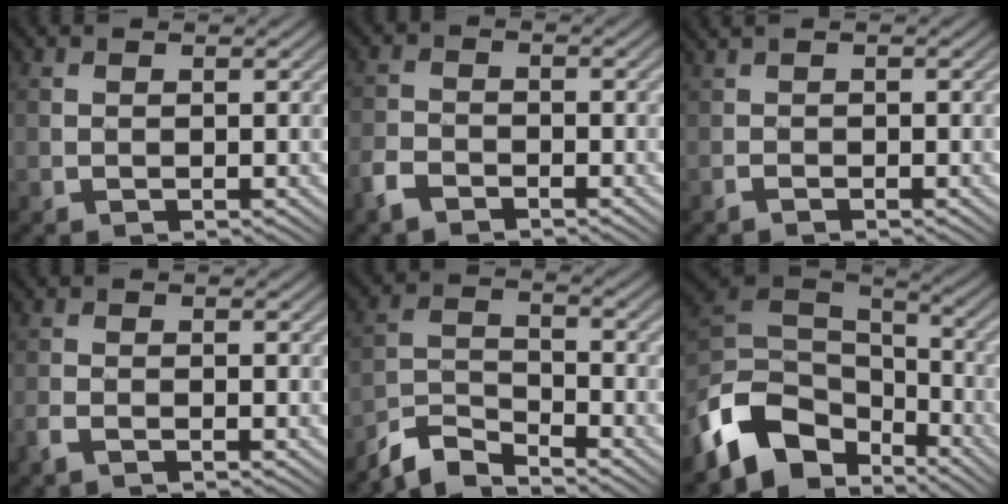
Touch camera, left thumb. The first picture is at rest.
{"total": 3.3, "force": [-2.6, 1.5, 1.4], "torque": [-0.033, -0.005, -0.063]}
{"total": 0.9, "force": [-0.3, 0.3, 0.8], "torque": [-0.020, 0.002, -0.008]}
{"total": 1.8, "force": [-1.4, 0.4, 1.0], "torque": [-0.028, -0.004, -0.034]}
{"total": 5.8, "force": [-5.3, 1.2, 1.9], "torque": [-0.044, -0.006, -0.117]}
{"total": 12.2, "force": [-7.1, 7.6, 6.3], "torque": [-0.156, -0.008, -0.139]}